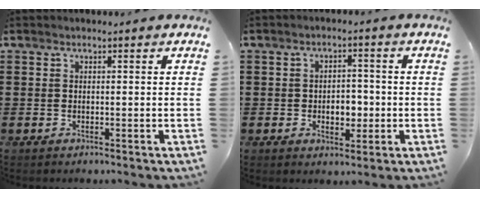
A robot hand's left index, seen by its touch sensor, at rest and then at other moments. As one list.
[{"total": 4.2, "force": [-0.9, 2.7, 3.1], "torque": [-0.056, 0.005, -0.021]}]